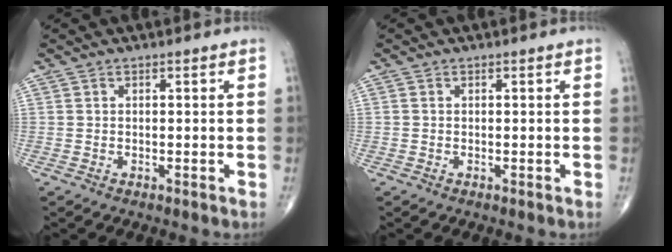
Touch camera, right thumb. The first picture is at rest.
{"total": 0.0}